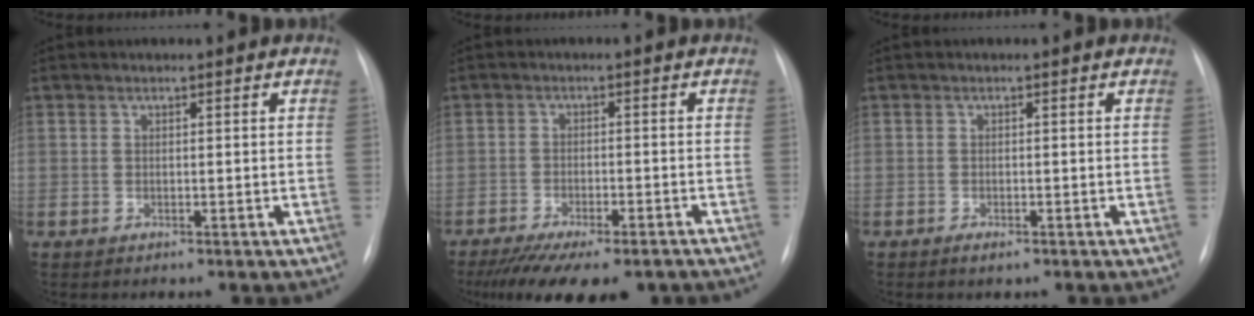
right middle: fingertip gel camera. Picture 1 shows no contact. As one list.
[{"total": 14.4, "force": [-11.2, 4.3, 8.0], "torque": [-0.137, -0.020, -0.159]}, {"total": 0.9, "force": [-0.6, 0.4, 0.7], "torque": [-0.008, -0.001, -0.004]}]